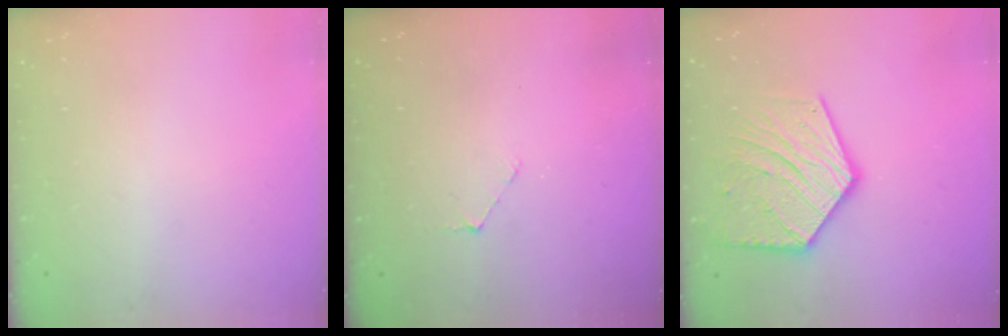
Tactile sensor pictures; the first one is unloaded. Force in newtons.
{"total": 3.5, "press": 3.5, "slide": 0.3}
{"total": 17.9, "press": 17.8, "slide": 1.3}